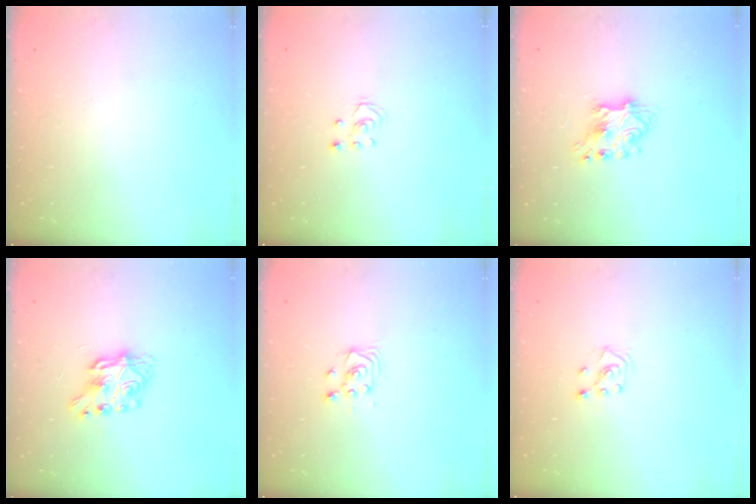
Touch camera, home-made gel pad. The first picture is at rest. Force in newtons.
{"total": 2.5, "press": 2.5, "slide": 0.2}
{"total": 7.6, "press": 7.6, "slide": 0.7}
{"total": 8.6, "press": 8.5, "slide": 0.8}
{"total": 3.8, "press": 3.7, "slide": 0.4}
{"total": 4.4, "press": 4.3, "slide": 0.6}